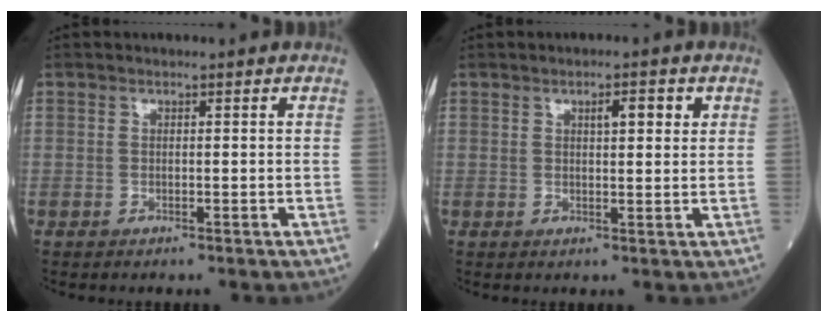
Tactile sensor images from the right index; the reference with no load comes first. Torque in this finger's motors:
{"motor_torque": [0.04, 0.02, 0.05, 0.02]}